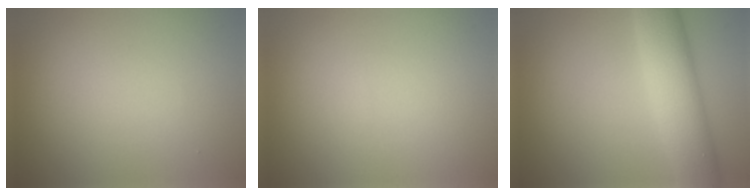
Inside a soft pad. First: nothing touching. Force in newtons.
{"total": 0.0}
{"total": 7.3, "press": 7.3, "slide": 0.3}